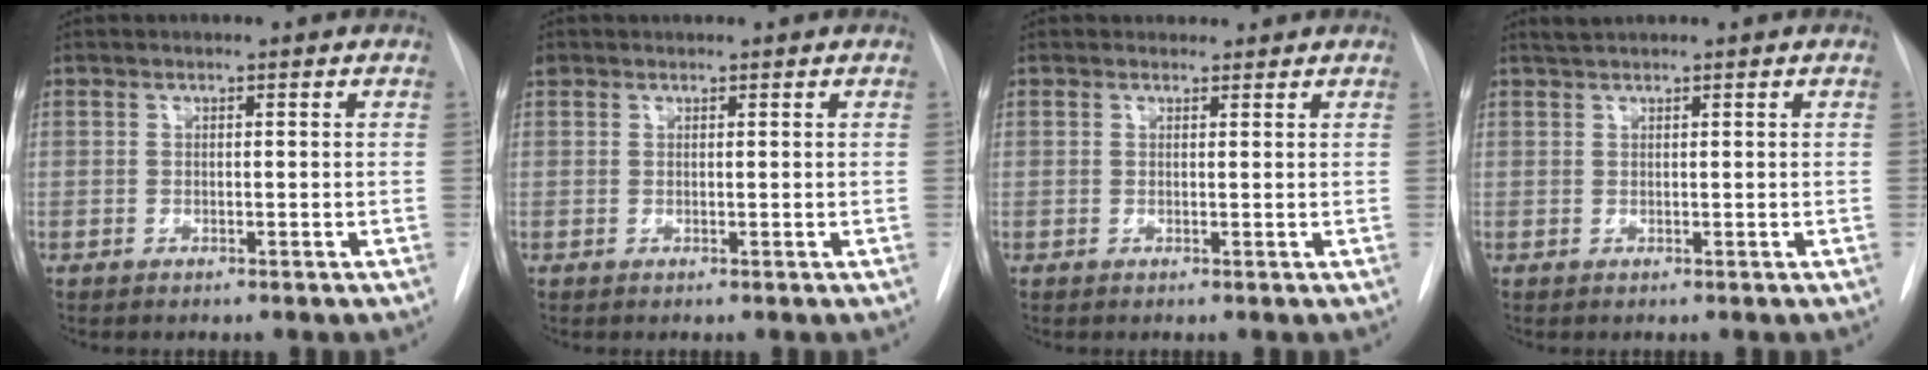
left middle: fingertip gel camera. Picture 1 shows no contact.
{"total": 0.9, "force": [0.8, 0.5, 0.0], "torque": [-0.005, 0.016, 0.015]}
{"total": 1.3, "force": [1.1, 0.6, -0.2], "torque": [-0.001, 0.005, 0.015]}
{"total": 1.1, "force": [1.1, -0.2, 0.3], "torque": [-0.010, 0.007, 0.025]}